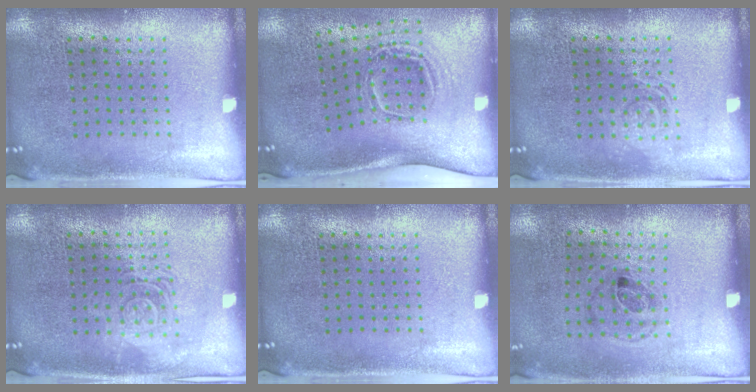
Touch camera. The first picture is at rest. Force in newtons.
{"total": 2.0, "press": 1.2, "slide": 1.6}
{"total": 1.8, "press": 1.8, "slide": 0.3}
{"total": 3.0, "press": 2.9, "slide": 0.4}
{"total": 0.0}
{"total": 1.1, "press": 0.7, "slide": 0.9}